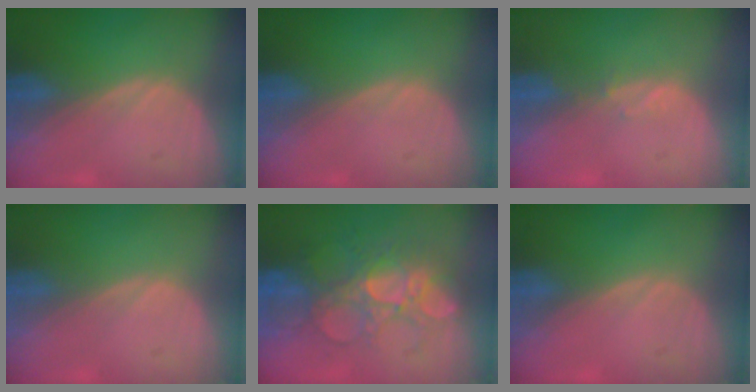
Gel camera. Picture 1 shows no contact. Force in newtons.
{"total": 0.0}
{"total": 1.1, "press": 1.0, "slide": 0.4}
{"total": 0.0}
{"total": 9.3, "press": 8.9, "slide": 2.6}
{"total": 0.0}